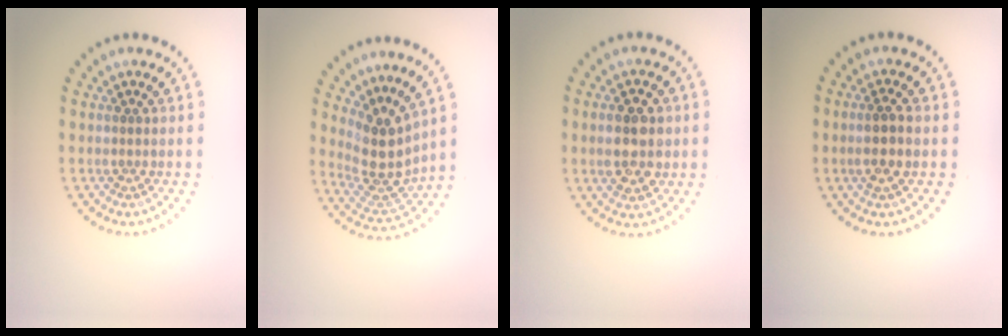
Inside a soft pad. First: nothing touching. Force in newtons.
{"total": 4.3, "press": 3.2, "slide": 2.8}
{"total": 4.2, "press": 4.2, "slide": 0.4}
{"total": 2.6, "press": 2.5, "slide": 0.8}